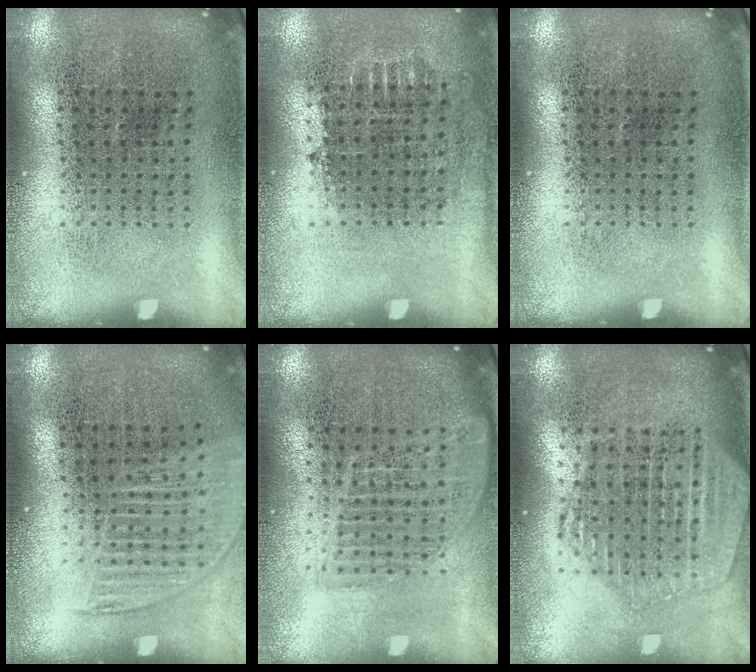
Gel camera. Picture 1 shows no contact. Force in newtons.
{"total": 0.7, "press": 0.7, "slide": 0.3}
{"total": 0.0}
{"total": 1.4, "press": 1.3, "slide": 0.5}
{"total": 1.6, "press": 1.5, "slide": 0.7}
{"total": 2.3, "press": 2.0, "slide": 1.0}